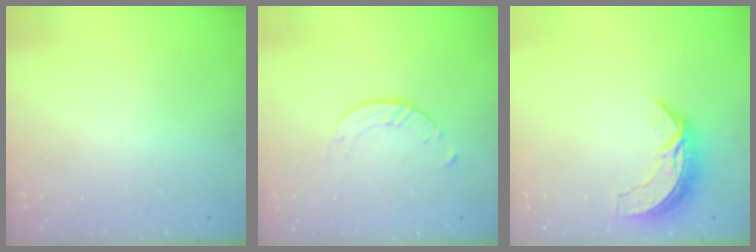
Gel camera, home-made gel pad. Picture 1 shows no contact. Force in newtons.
{"total": 1.4, "press": 1.4, "slide": 0.2}
{"total": 7.4, "press": 7.3, "slide": 0.5}